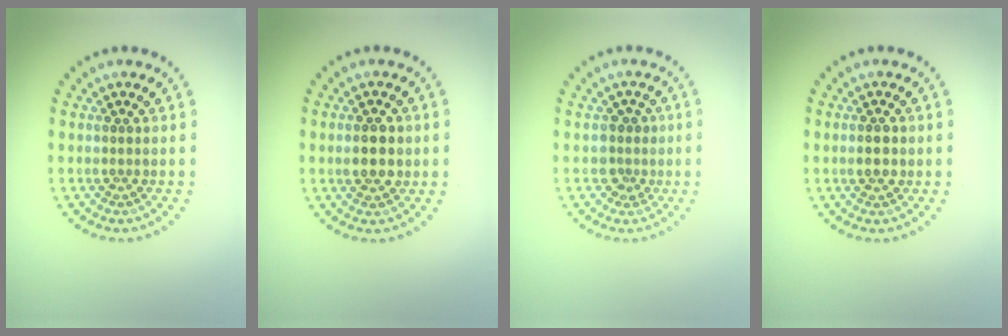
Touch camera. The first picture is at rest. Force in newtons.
{"total": 2.8, "press": 2.8, "slide": 0.1}
{"total": 1.9, "press": 1.6, "slide": 1.1}
{"total": 2.1, "press": 2.1, "slide": 0.0}